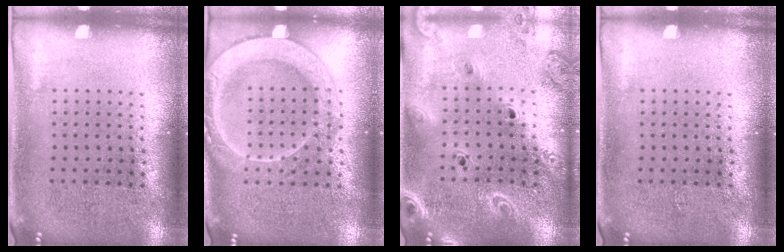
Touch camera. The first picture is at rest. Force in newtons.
{"total": 2.0, "press": 2.0, "slide": 0.3}
{"total": 2.1, "press": 1.9, "slide": 0.8}
{"total": 0.0}